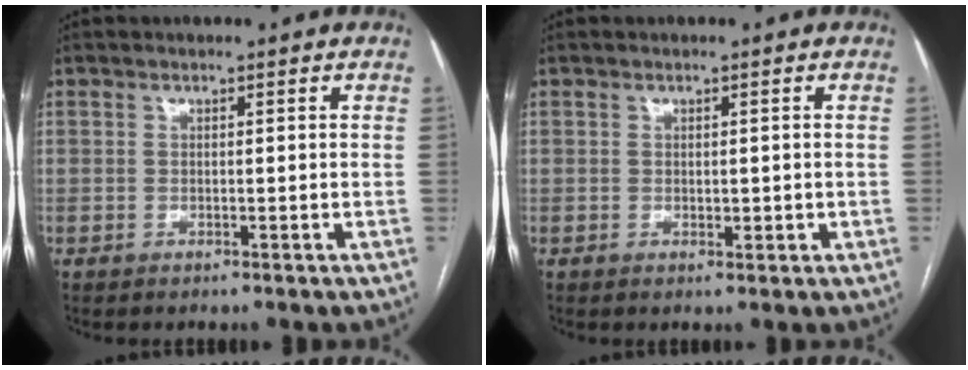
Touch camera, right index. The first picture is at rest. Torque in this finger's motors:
{"motor_torque": [-0.15, -0.03, 0.03, 0.00]}